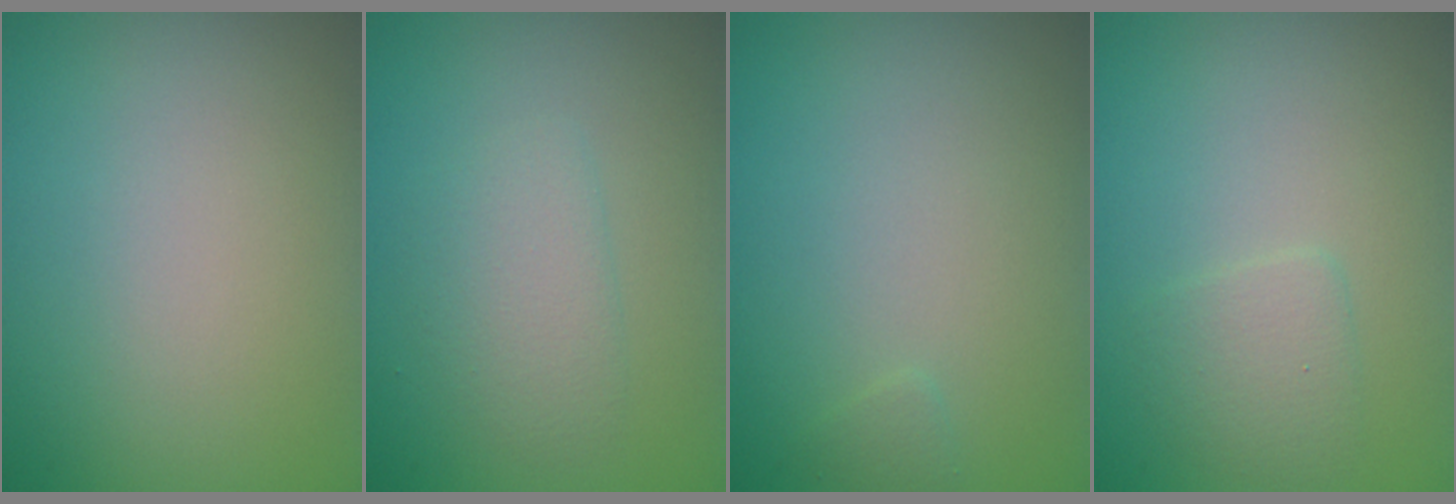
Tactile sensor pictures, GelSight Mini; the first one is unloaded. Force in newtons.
{"total": 2.2, "press": 2.2, "slide": 0.1}
{"total": 0.5, "press": 0.5, "slide": 0.0}
{"total": 1.6, "press": 1.6, "slide": 0.1}